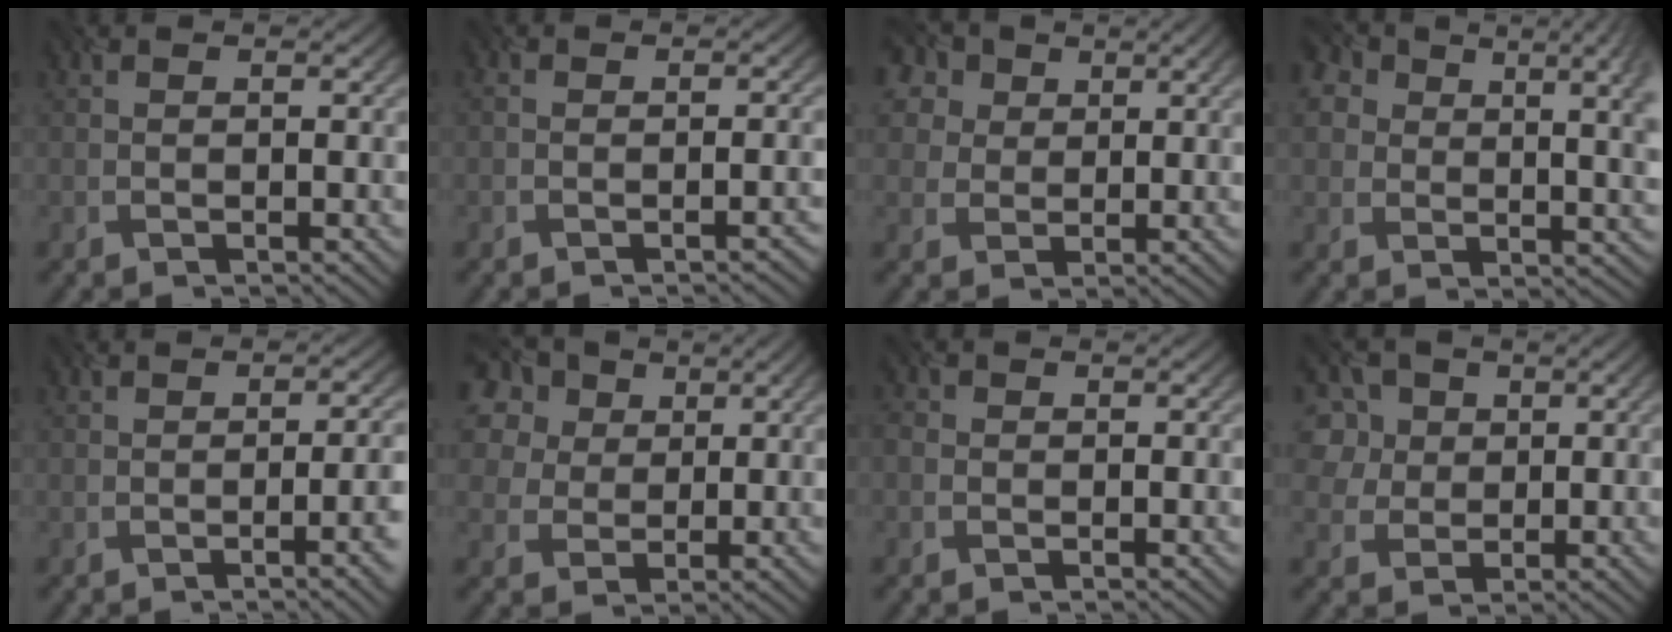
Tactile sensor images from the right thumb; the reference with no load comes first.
{"total": 2.3, "force": [-1.5, 1.0, 1.3], "torque": [0.004, 0.010, -0.022]}
{"total": 7.1, "force": [4.2, 5.1, 2.5], "torque": [-0.084, 0.024, 0.067]}
{"total": 10.9, "force": [4.5, 6.5, 7.5], "torque": [-0.123, 0.017, 0.077]}
{"total": 6.3, "force": [-2.2, 2.1, 5.6], "torque": [-0.051, 0.001, -0.025]}
{"total": 10.6, "force": [5.9, 7.8, 4.1], "torque": [-0.126, 0.030, 0.099]}
{"total": 1.0, "force": [-0.8, 0.7, -0.3], "torque": [0.002, -0.005, -0.010]}
{"total": 6.5, "force": [3.0, 5.6, 1.4], "torque": [-0.072, 0.022, 0.046]}